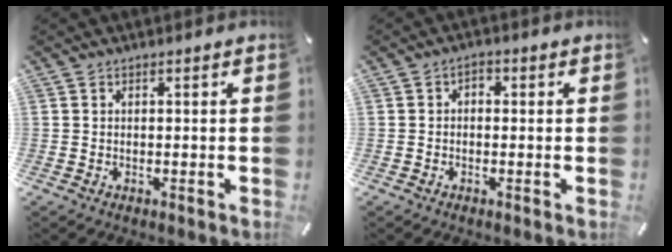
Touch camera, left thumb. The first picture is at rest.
{"total": 1.7, "force": [-0.5, 1.2, 1.1], "torque": [-0.022, 0.008, -0.012]}